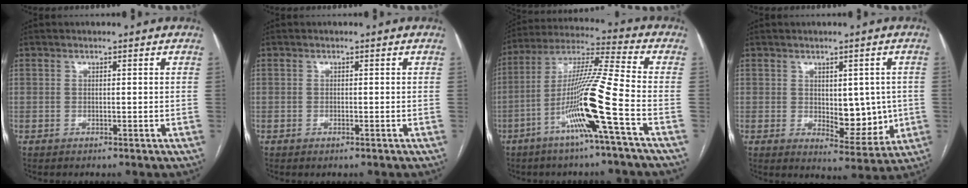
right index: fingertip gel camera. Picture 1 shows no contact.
{"total": 0.6, "force": [-0.4, 0.2, 0.4], "torque": [-0.007, -0.001, -0.004]}
{"total": 14.8, "force": [-5.6, -1.7, 13.6], "torque": [-0.260, -0.004, -0.110]}
{"total": 7.8, "force": [-0.1, 3.9, 6.7], "torque": [-0.078, -0.003, 0.013]}